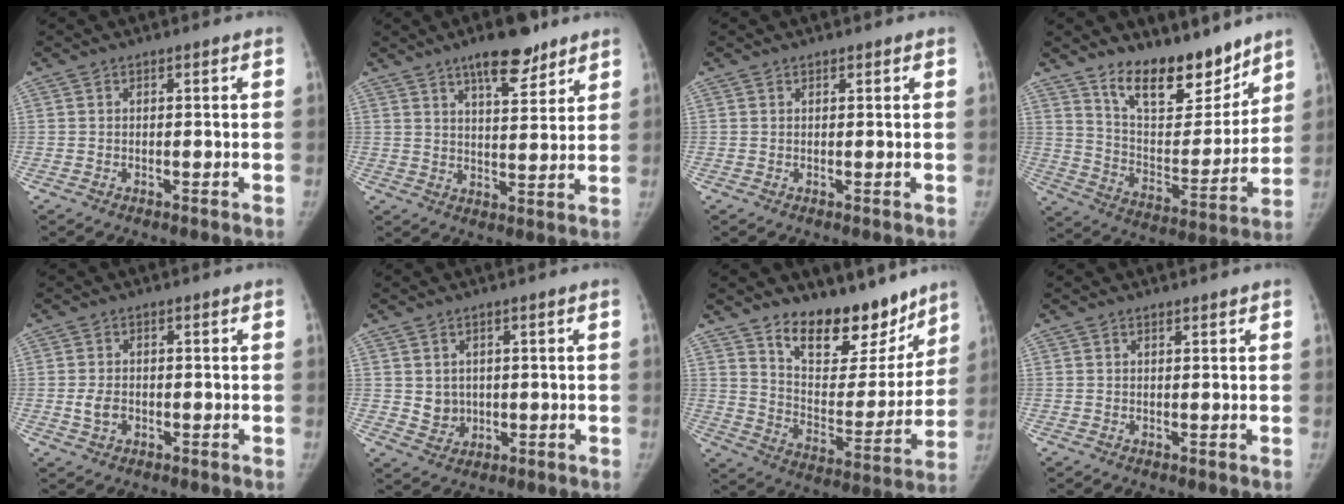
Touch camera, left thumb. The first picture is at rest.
{"total": 10.1, "force": [7.0, 3.4, 6.4], "torque": [-0.073, -0.042, 0.107]}
{"total": 0.5, "force": [0.5, 0.2, 0.1], "torque": [-0.001, -0.004, 0.007]}
{"total": 17.6, "force": [13.3, 7.5, 8.8], "torque": [-0.084, -0.098, 0.224]}
{"total": 2.9, "force": [-0.5, 2.1, 1.9], "torque": [-0.033, 0.002, -0.009]}
{"total": 3.9, "force": [0.6, 3.5, 1.6], "torque": [-0.012, -0.007, 0.021]}
{"total": 18.8, "force": [13.9, 9.1, 8.8], "torque": [-0.066, -0.105, 0.219]}
{"total": 0.5, "force": [0.5, 0.1, 0.1], "torque": [-0.006, -0.004, 0.009]}